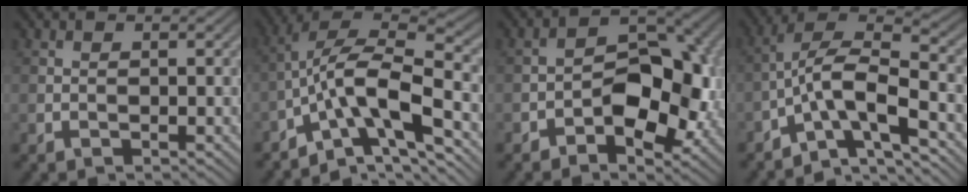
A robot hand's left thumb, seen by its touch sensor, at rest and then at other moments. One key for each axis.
{"total": 11.2, "fx": -5.4, "fy": 3.6, "fz": 9.1, "tx": -0.154, "ty": 0.009, "tz": -0.107}
{"total": 9.0, "fx": -2.4, "fy": 5.4, "fz": 6.7, "tx": -0.080, "ty": 0.006, "tz": -0.048}
{"total": 9.0, "fx": -5.0, "fy": 2.7, "fz": 7.0, "tx": -0.117, "ty": 0.013, "tz": -0.100}